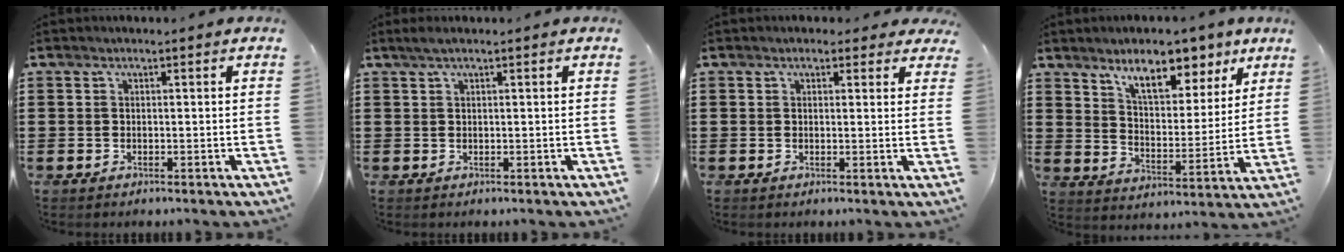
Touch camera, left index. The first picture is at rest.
{"total": 1.2, "force": [0.5, 0.0, 1.1], "torque": [-0.020, 0.001, 0.009]}
{"total": 1.7, "force": [1.2, 1.0, 0.5], "torque": [-0.008, 0.006, 0.021]}
{"total": 9.2, "force": [7.2, 3.2, 4.7], "torque": [-0.080, -0.027, 0.122]}